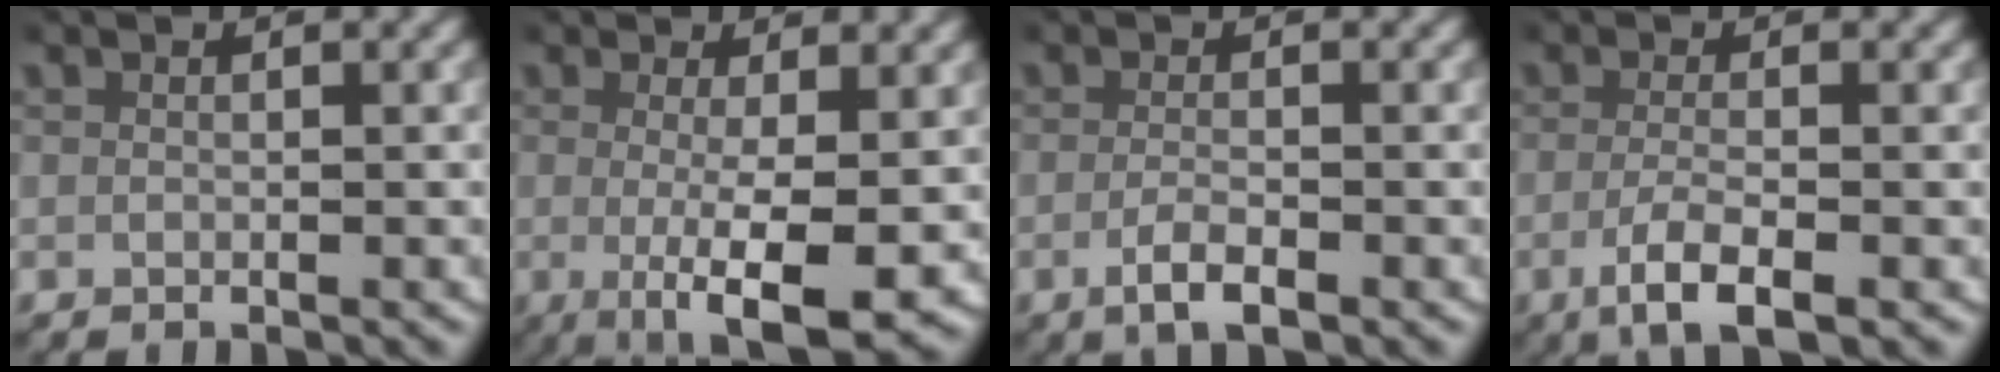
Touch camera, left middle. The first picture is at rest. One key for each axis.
{"total": 6.1, "fx": -1.7, "fy": 1.7, "fz": 5.6, "tx": -0.095, "ty": -0.027, "tz": -0.009}
{"total": 2.4, "fx": -1.2, "fy": 0.8, "fz": 1.9, "tx": -0.041, "ty": -0.011, "tz": -0.017}
{"total": 4.1, "fx": -2.0, "fy": 1.3, "fz": 3.4, "tx": -0.066, "ty": -0.020, "tz": -0.024}